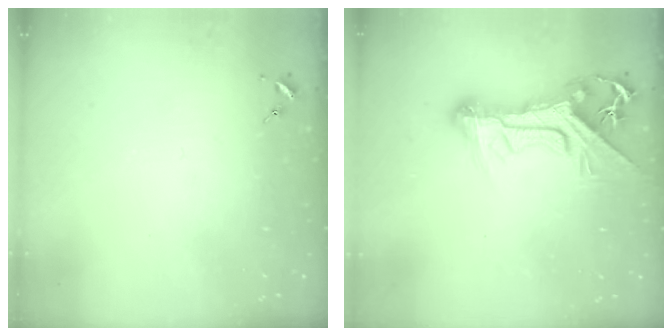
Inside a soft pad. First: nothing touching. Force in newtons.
{"total": 16.8, "press": 16.7, "slide": 1.6}